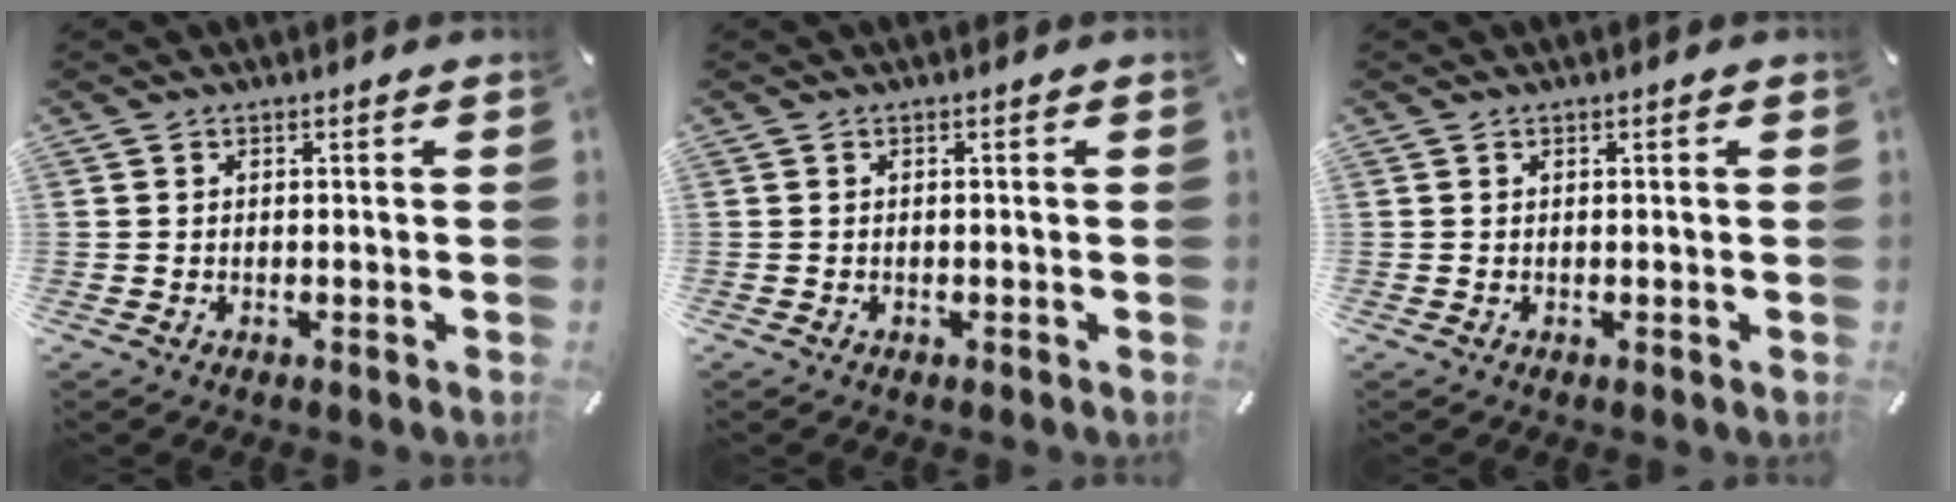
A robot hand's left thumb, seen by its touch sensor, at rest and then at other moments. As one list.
[{"total": 0.0}, {"total": 0.6, "force": [0.1, 0.0, 0.6], "torque": [-0.009, 0.000, 0.001]}]